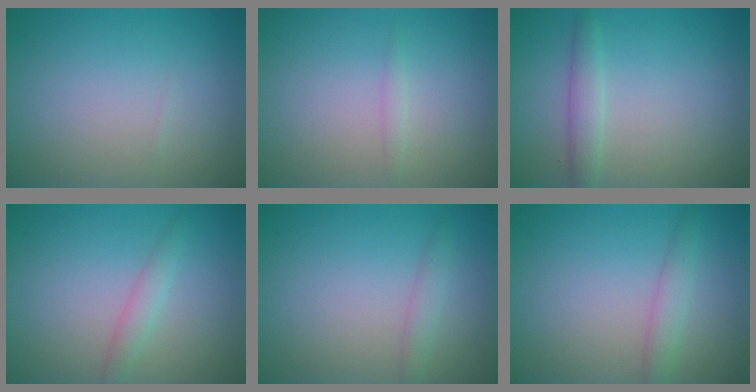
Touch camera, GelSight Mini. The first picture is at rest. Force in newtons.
{"total": 0.7, "press": 0.7, "slide": 0.0}
{"total": 1.9, "press": 1.8, "slide": 0.1}
{"total": 1.6, "press": 1.6, "slide": 0.0}
{"total": 1.2, "press": 1.2, "slide": 0.1}
{"total": 1.8, "press": 1.8, "slide": 0.1}